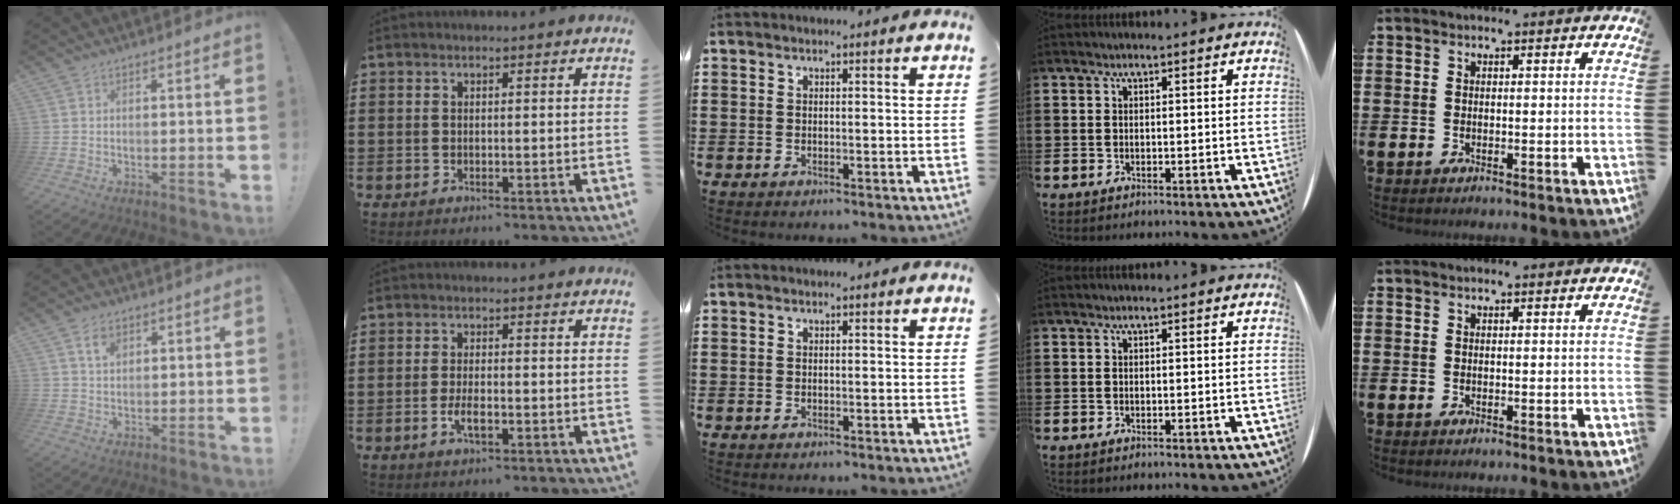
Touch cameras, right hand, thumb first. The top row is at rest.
{"thumb": {"total": 4.2, "force": [2.2, 2.4, 2.6], "torque": [-0.036, -0.007, 0.036]}, "index": {"total": 3.1, "force": [-1.2, 0.9, 2.7], "torque": [-0.054, -0.003, -0.023]}}